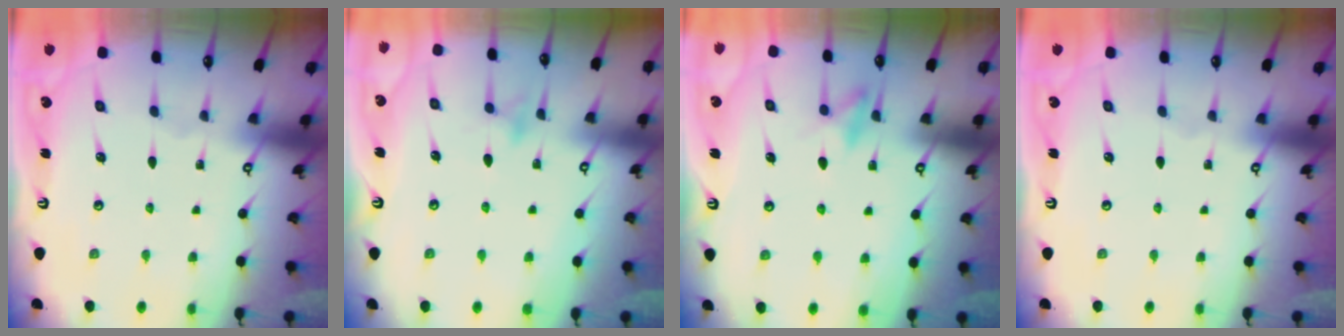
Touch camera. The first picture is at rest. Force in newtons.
{"total": 8.3, "press": 8.3, "slide": 0.9}
{"total": 9.5, "press": 9.4, "slide": 1.4}
{"total": 0.0}